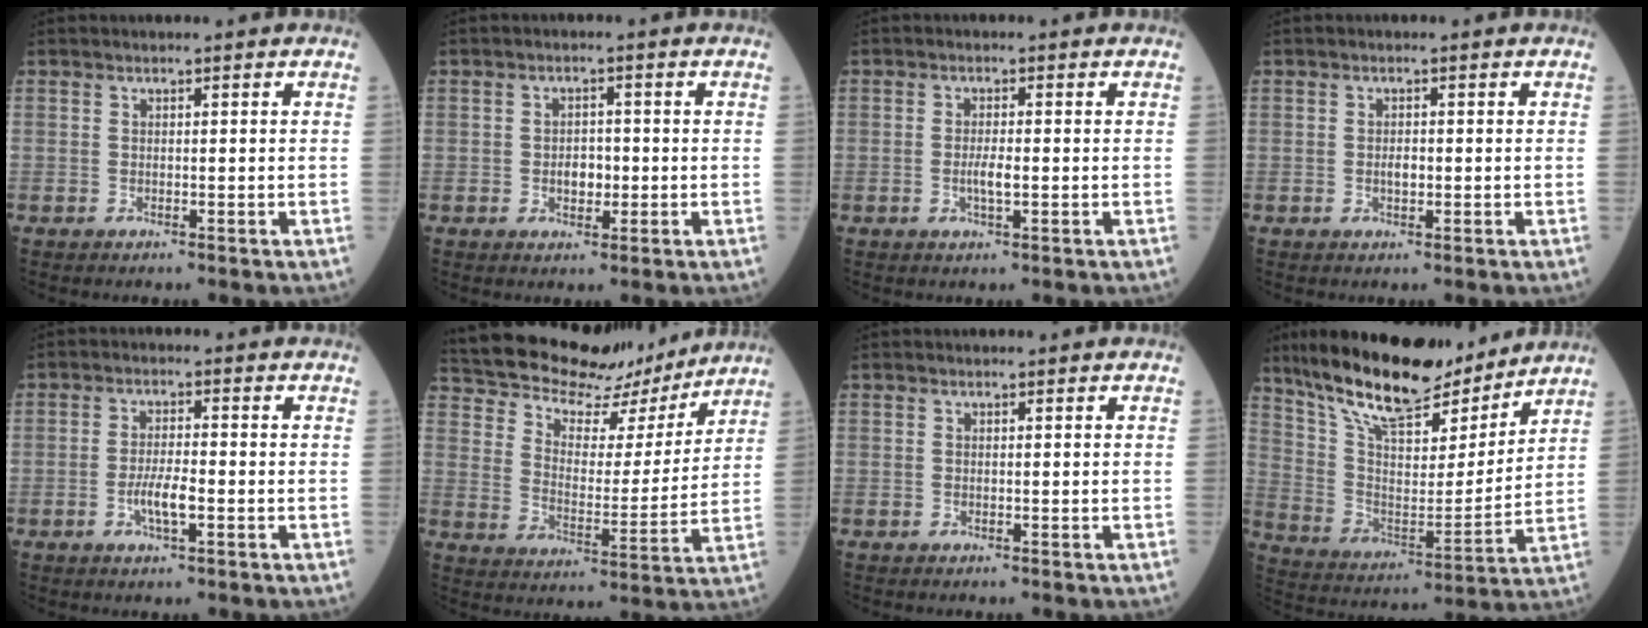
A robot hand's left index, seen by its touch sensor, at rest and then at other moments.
{"total": 2.8, "force": [-0.5, 1.8, 2.0], "torque": [-0.029, 0.004, -0.005]}
{"total": 2.3, "force": [-0.4, 0.4, 2.2], "torque": [-0.047, -0.001, -0.007]}
{"total": 1.3, "force": [-0.1, 0.6, 1.1], "torque": [-0.023, 0.001, -0.002]}
{"total": 4.0, "force": [-1.3, 0.8, 3.7], "torque": [-0.075, -0.001, -0.025]}
{"total": 18.5, "force": [15.6, 7.2, 7.0], "torque": [-0.127, 0.019, 0.231]}
{"total": 0.0}
{"total": 19.8, "force": [16.2, 5.2, 10.0], "torque": [-0.176, 0.003, 0.285]}